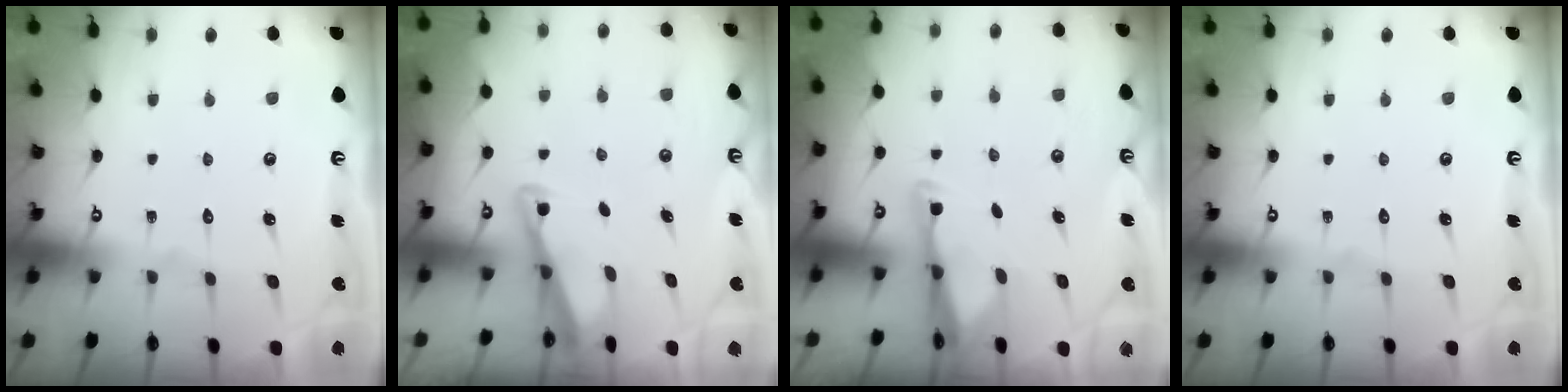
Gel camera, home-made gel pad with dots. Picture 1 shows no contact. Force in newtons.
{"total": 2.7, "press": 2.7, "slide": 0.3}
{"total": 3.0, "press": 2.9, "slide": 0.4}
{"total": 0.0}